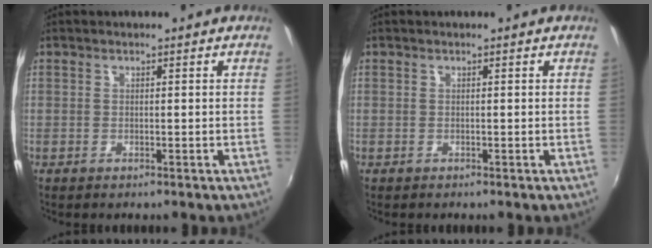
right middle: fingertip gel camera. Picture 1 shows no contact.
{"total": 0.0}